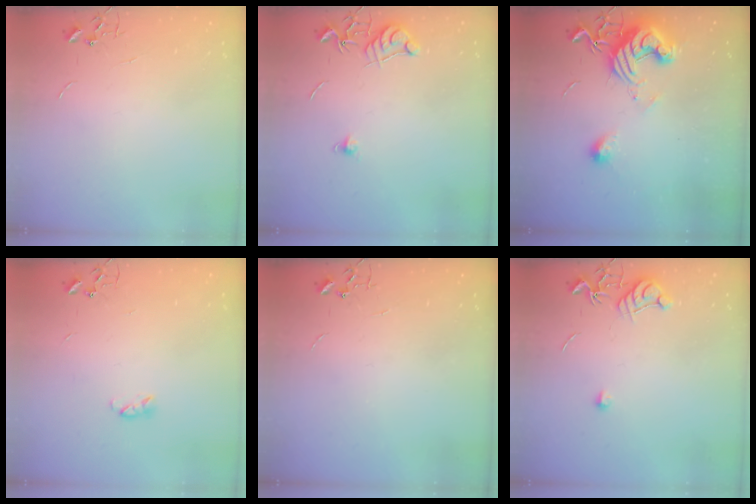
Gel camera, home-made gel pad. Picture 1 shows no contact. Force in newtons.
{"total": 7.3, "press": 7.3, "slide": 0.7}
{"total": 14.1, "press": 14.0, "slide": 1.4}
{"total": 3.6, "press": 3.6, "slide": 0.5}
{"total": 0.0}
{"total": 8.1, "press": 8.1, "slide": 0.4}